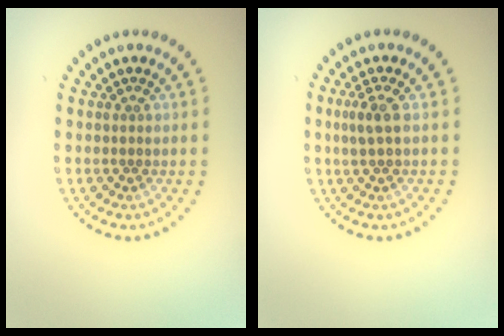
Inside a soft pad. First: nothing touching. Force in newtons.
{"total": 1.7, "press": 1.5, "slide": 0.8}